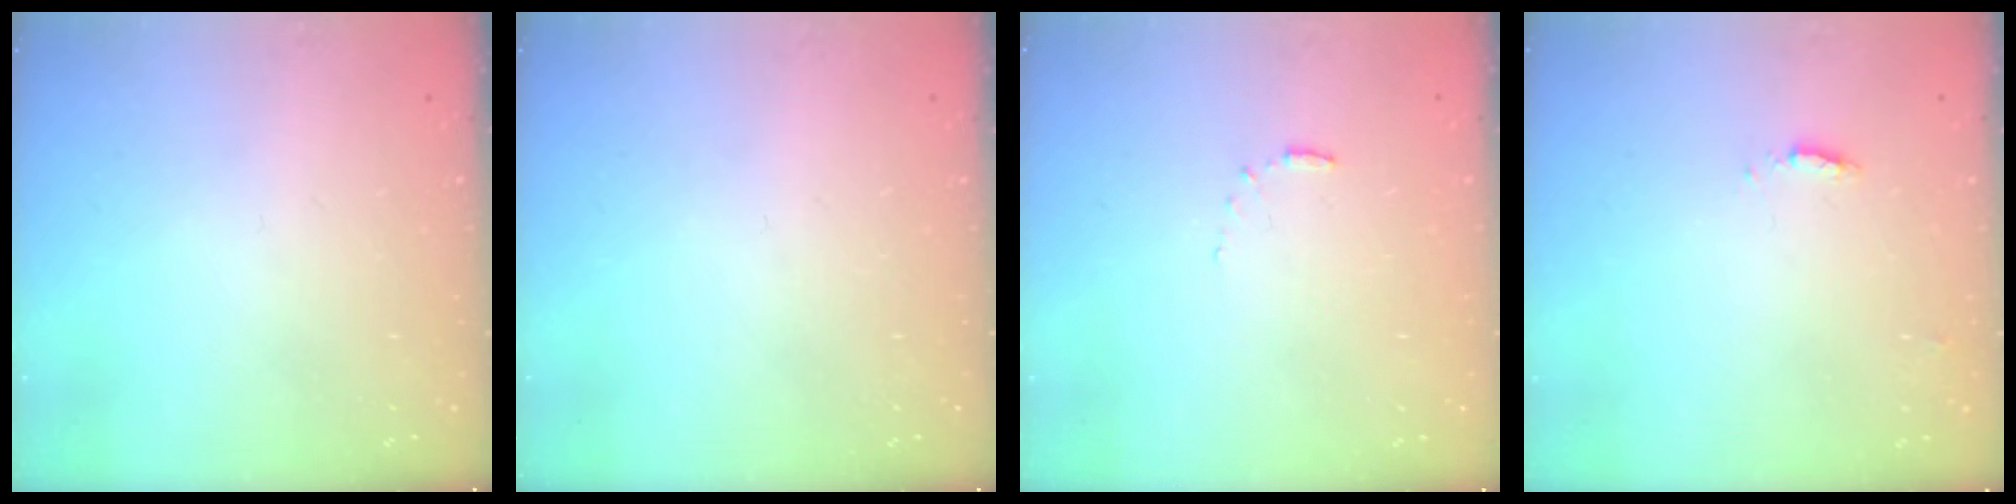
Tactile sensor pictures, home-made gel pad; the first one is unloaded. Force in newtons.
{"total": 0.0}
{"total": 3.6, "press": 3.6, "slide": 0.4}
{"total": 4.4, "press": 4.4, "slide": 0.3}